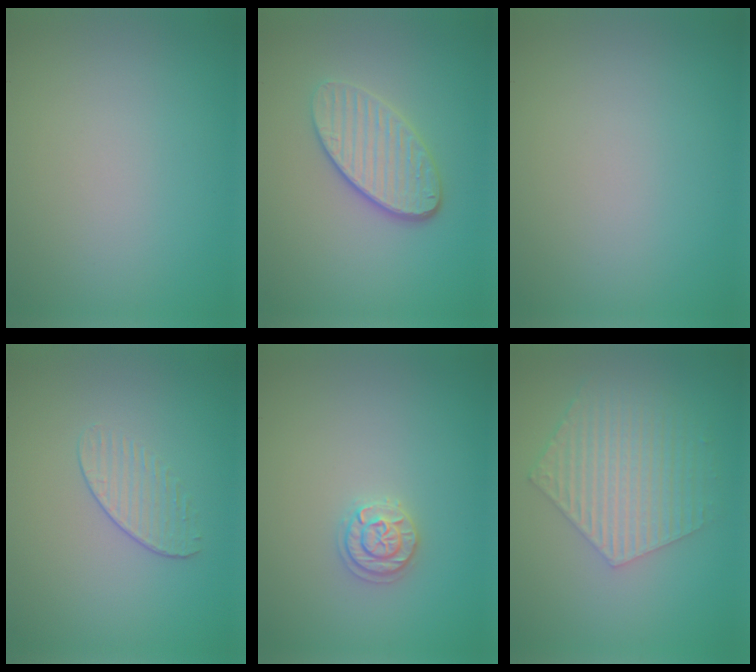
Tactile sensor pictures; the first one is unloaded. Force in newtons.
{"total": 4.0, "press": 3.3, "slide": 2.3}
{"total": 0.0}
{"total": 1.3, "press": 0.7, "slide": 1.1}
{"total": 1.8, "press": 1.8, "slide": 0.1}
{"total": 5.6, "press": 4.2, "slide": 3.7}